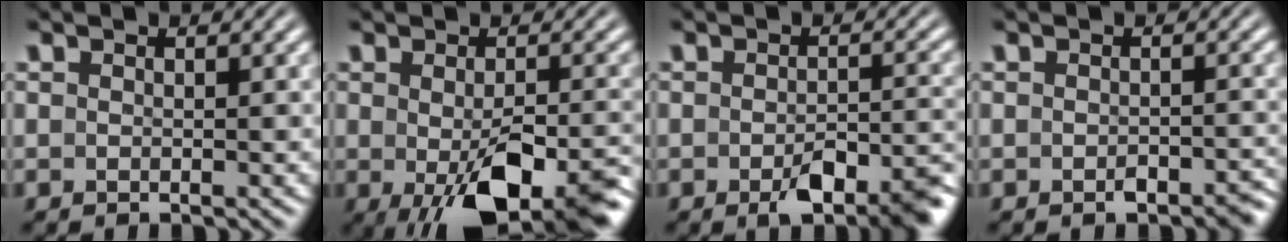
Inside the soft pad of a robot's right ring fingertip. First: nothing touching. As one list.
[{"total": 8.3, "force": [-3.2, 3.1, 7.0], "torque": [-0.118, -0.039, -0.027]}, {"total": 4.6, "force": [-2.8, 1.5, 3.3], "torque": [-0.045, -0.004, -0.045]}, {"total": 1.7, "force": [-1.5, 0.5, 0.6], "torque": [-0.005, -0.001, -0.024]}]